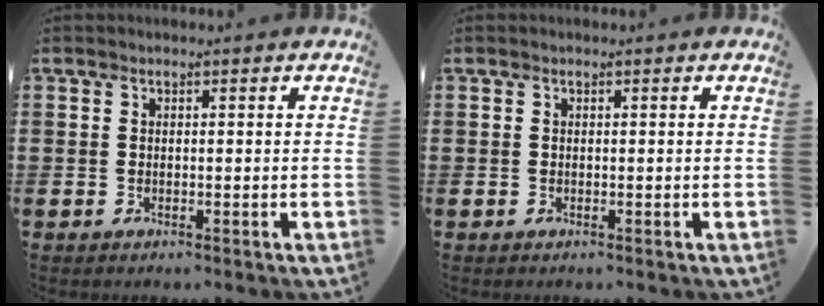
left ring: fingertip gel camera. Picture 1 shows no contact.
{"total": 0.0}